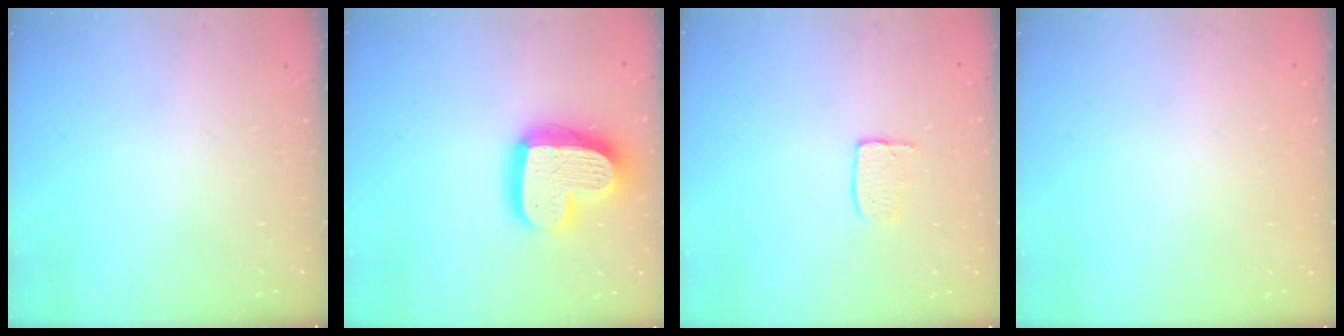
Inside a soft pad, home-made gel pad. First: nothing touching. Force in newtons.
{"total": 19.5, "press": 19.4, "slide": 1.7}
{"total": 3.3, "press": 3.3, "slide": 0.1}
{"total": 0.0}